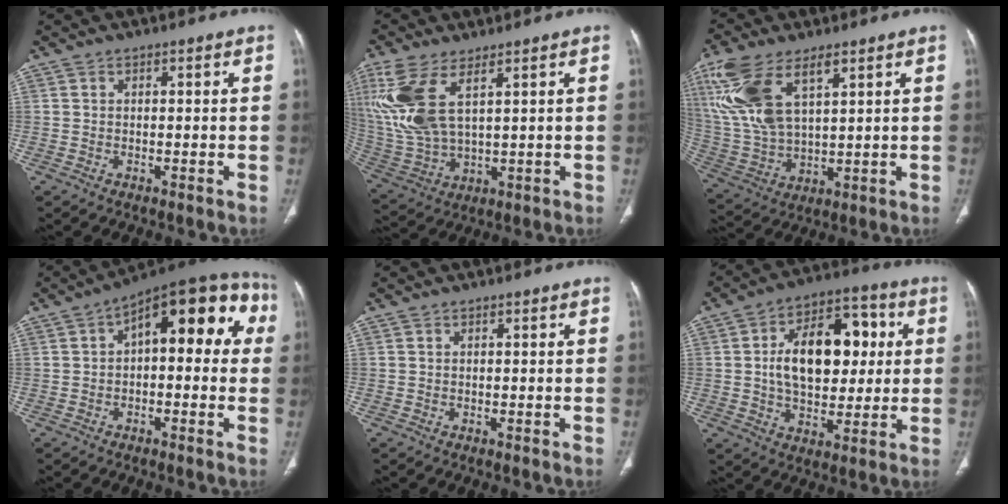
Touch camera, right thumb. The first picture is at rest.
{"total": 15.1, "force": [6.0, 6.6, 12.2], "torque": [-0.288, -0.016, 0.136]}
{"total": 16.3, "force": [7.5, 7.6, 12.4], "torque": [-0.268, -0.015, 0.158]}
{"total": 17.2, "force": [3.3, 8.4, 14.7], "torque": [-0.146, 0.045, 0.030]}
{"total": 0.0}
{"total": 18.4, "force": [2.5, 11.3, 14.4], "torque": [-0.190, 0.019, 0.039]}